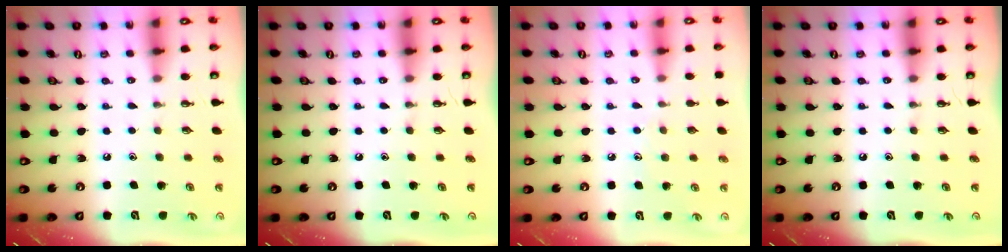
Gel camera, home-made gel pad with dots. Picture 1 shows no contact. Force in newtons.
{"total": 0.0}
{"total": 4.8, "press": 4.8, "slide": 0.6}
{"total": 0.0}